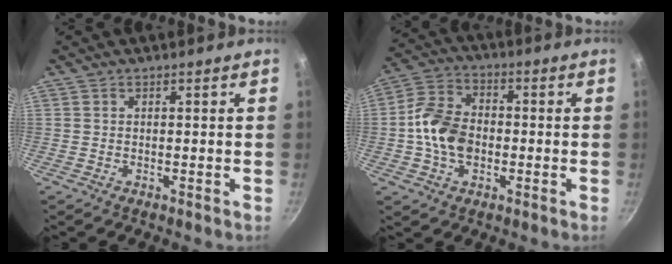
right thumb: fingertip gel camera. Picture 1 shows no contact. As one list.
[{"total": 11.0, "force": [-1.4, 7.7, 7.7], "torque": [-0.133, 0.025, -0.036]}]